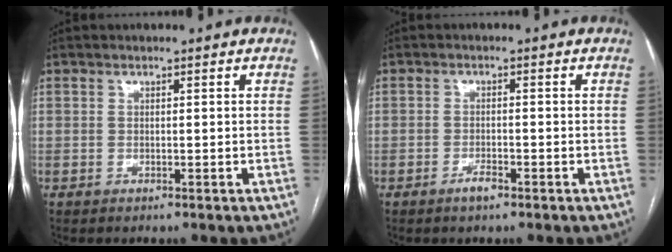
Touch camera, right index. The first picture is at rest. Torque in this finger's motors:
{"motor_torque": [0.39, -0.24, 0.17, 0.01]}